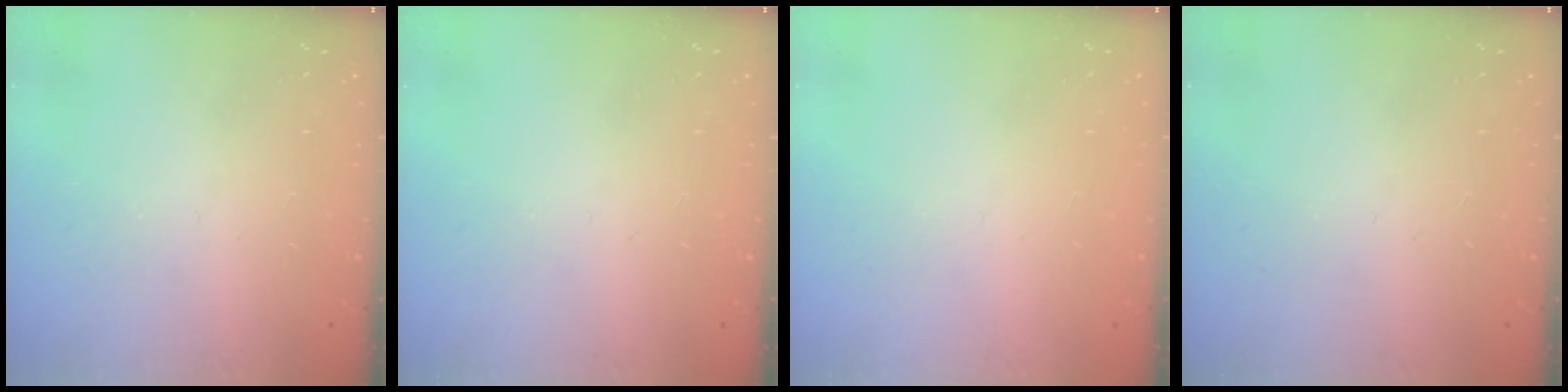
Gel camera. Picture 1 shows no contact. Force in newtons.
{"total": 0.0}
{"total": 0.0}
{"total": 0.0}